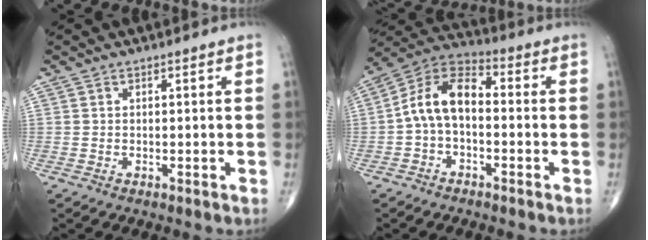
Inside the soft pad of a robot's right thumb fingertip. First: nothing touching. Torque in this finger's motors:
{"motor_torque": [0.15, 0.13, 0.37, -0.09, 0.12]}